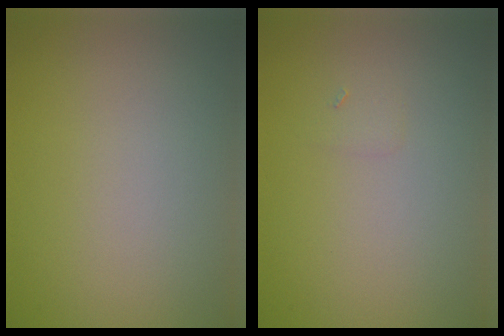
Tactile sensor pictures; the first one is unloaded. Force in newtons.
{"total": 0.5, "press": 0.5, "slide": 0.1}